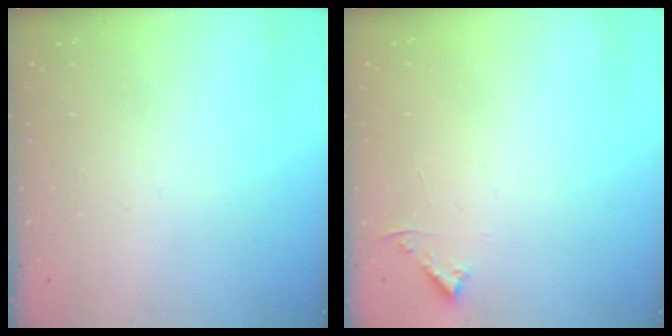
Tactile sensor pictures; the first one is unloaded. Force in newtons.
{"total": 3.1, "press": 3.0, "slide": 0.3}